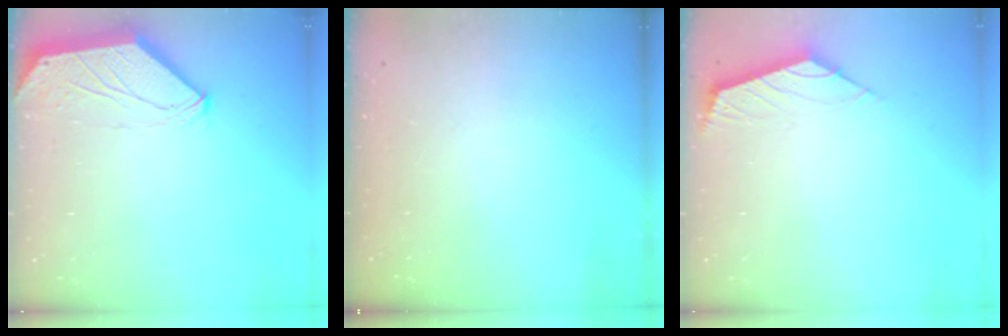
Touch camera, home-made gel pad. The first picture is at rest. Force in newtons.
{"total": 0.0}
{"total": 2.5, "press": 2.4, "slide": 0.7}